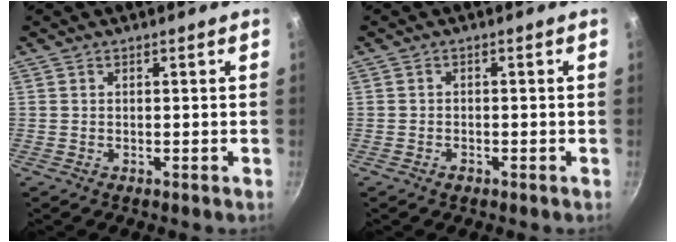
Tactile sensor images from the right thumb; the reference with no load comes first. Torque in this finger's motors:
{"motor_torque": [-0.27, -0.07, -0.32, 0.27, -0.02]}